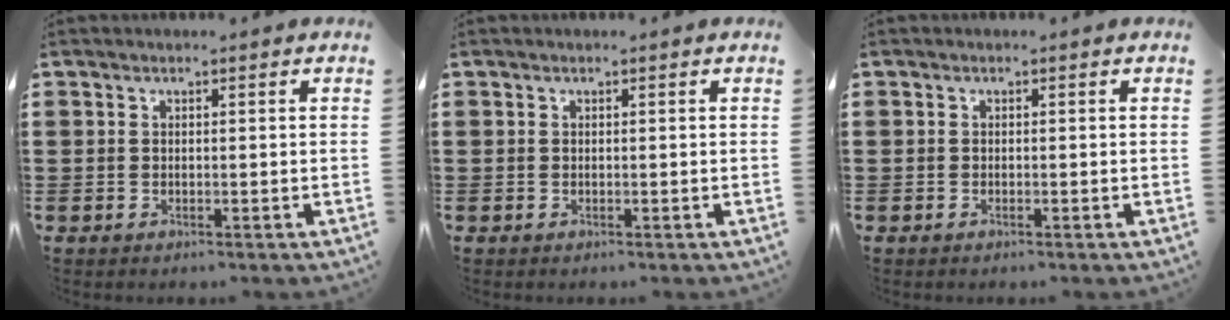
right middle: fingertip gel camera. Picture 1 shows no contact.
{"total": 0.0}
{"total": 0.0}